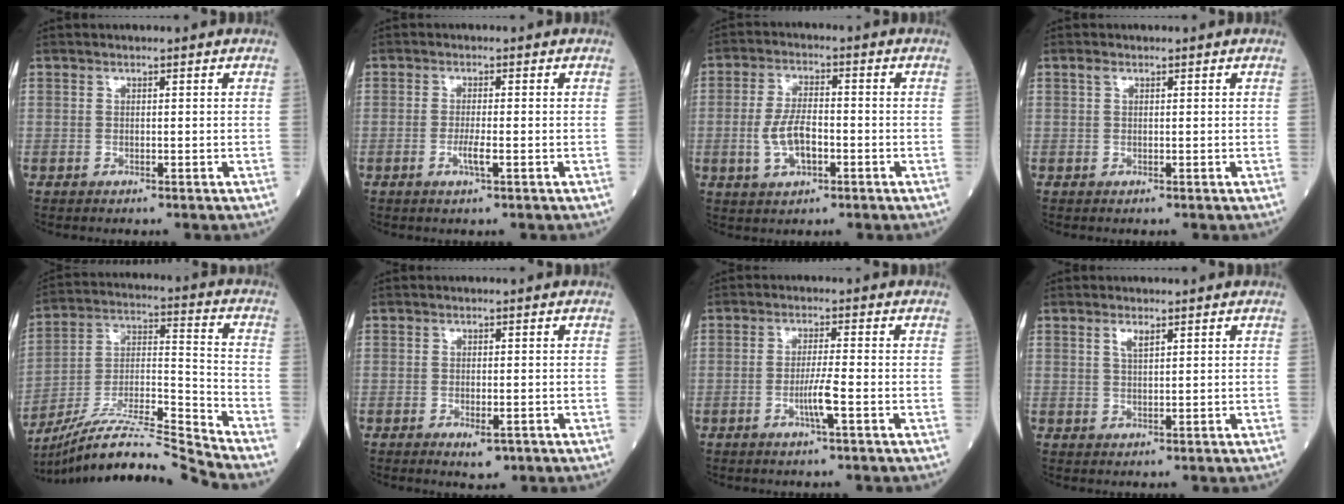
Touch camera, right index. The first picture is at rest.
{"total": 2.3, "force": [-0.8, 0.0, 2.2], "torque": [-0.044, -0.003, -0.015]}
{"total": 6.4, "force": [-1.7, 2.7, 5.5], "torque": [-0.117, 0.004, -0.029]}
{"total": 0.8, "force": [0.4, 0.4, 0.5], "torque": [-0.013, 0.008, 0.008]}
{"total": 17.4, "force": [-16.4, -2.7, 5.3], "torque": [-0.091, 0.019, -0.294]}
{"total": 2.6, "force": [-1.4, 0.9, 2.0], "torque": [-0.031, -0.002, -0.016]}
{"total": 3.7, "force": [-1.4, -0.4, 3.4], "torque": [-0.065, -0.005, -0.029]}
{"total": 1.8, "force": [1.0, 0.4, 1.4], "torque": [-0.029, 0.001, 0.021]}